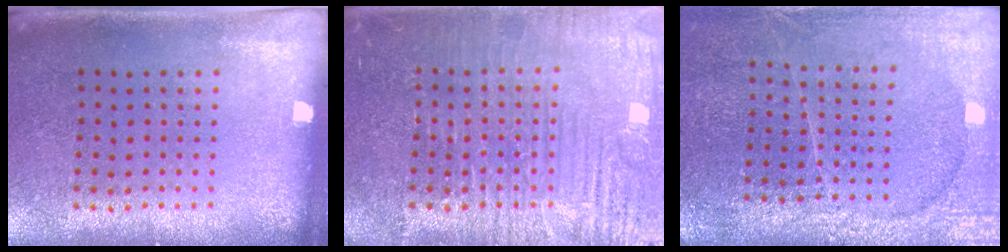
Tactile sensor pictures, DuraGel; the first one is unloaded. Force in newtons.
{"total": 6.4, "press": 6.3, "slide": 0.8}
{"total": 3.5, "press": 3.2, "slide": 1.4}